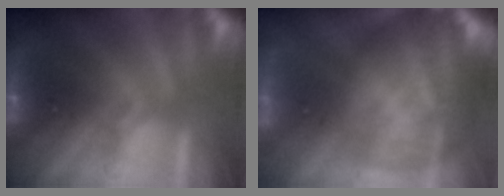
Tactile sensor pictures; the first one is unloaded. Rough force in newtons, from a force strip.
{"total": 7.7}